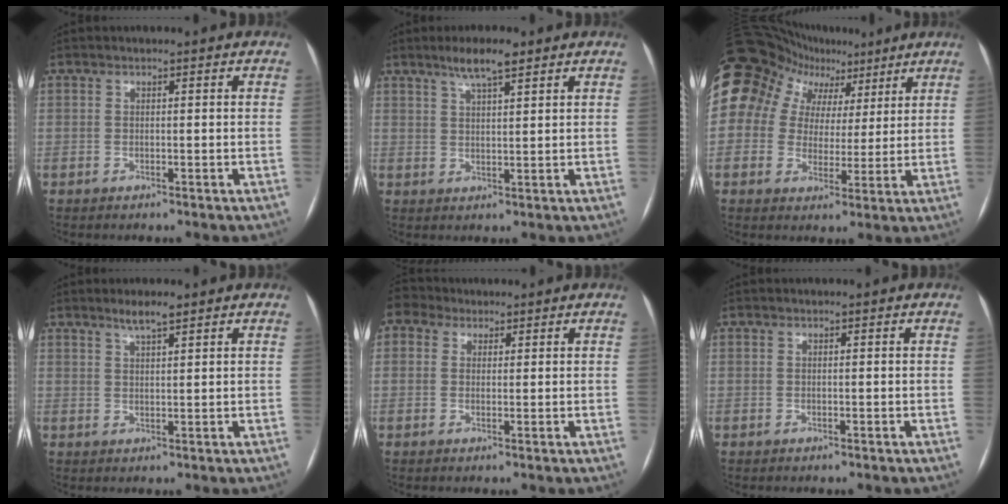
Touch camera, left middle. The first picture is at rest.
{"total": 5.2, "force": [3.7, 0.6, 3.7], "torque": [-0.069, 0.006, 0.065]}
{"total": 14.5, "force": [7.9, 11.4, 4.4], "torque": [-0.084, 0.059, 0.122]}
{"total": 3.1, "force": [2.4, 0.2, 2.0], "torque": [-0.043, 0.002, 0.045]}
{"total": 2.8, "force": [2.0, 2.0, 0.1], "torque": [-0.005, 0.019, 0.035]}
{"total": 0.0}